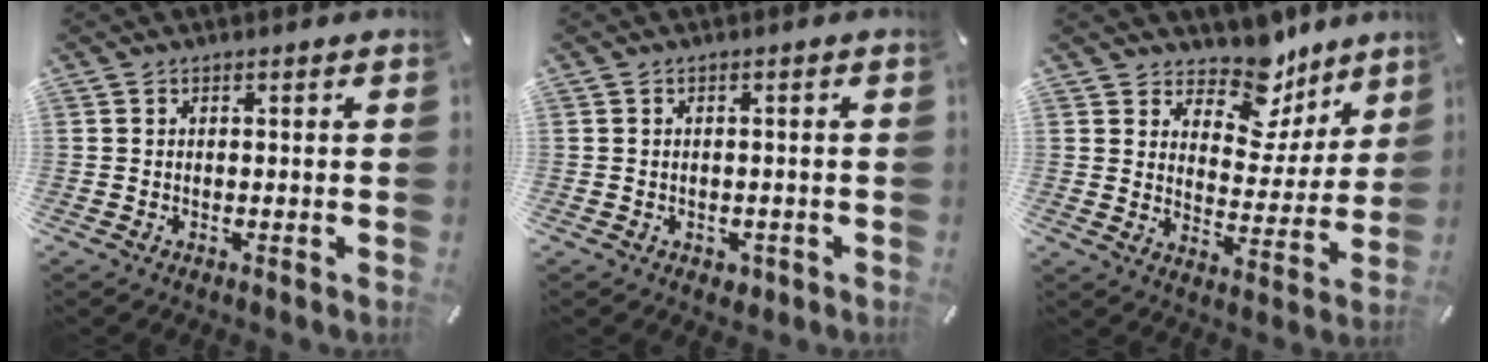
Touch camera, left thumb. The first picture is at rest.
{"total": 2.0, "force": [-0.8, 1.6, 0.9], "torque": [-0.016, 0.004, -0.016]}
{"total": 13.1, "force": [10.1, 6.9, 4.5], "torque": [-0.065, -0.091, 0.181]}